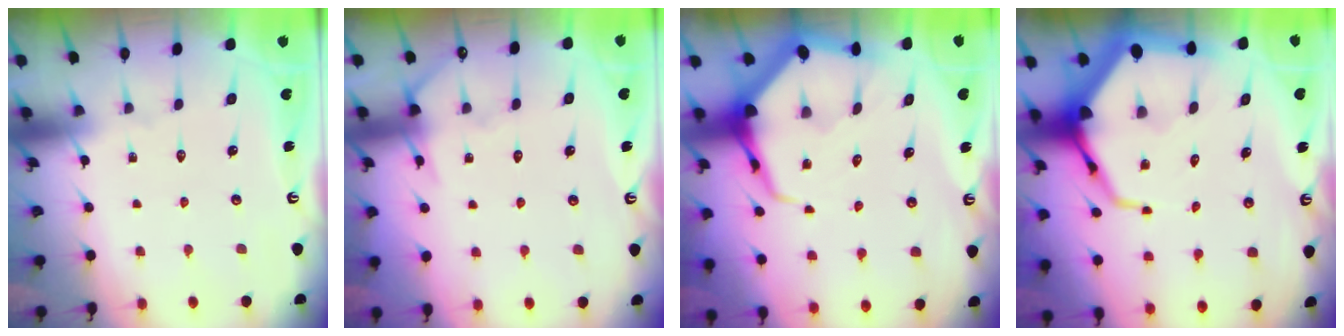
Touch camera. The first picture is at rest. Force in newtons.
{"total": 5.2, "press": 5.1, "slide": 0.7}
{"total": 10.2, "press": 10.1, "slide": 1.1}
{"total": 13.1, "press": 13.0, "slide": 1.5}